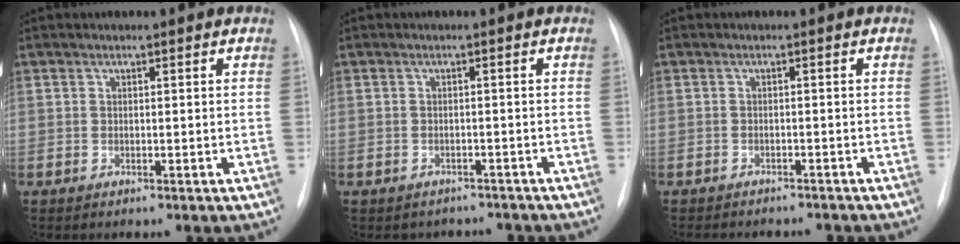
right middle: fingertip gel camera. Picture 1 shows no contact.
{"total": 4.5, "force": [-4.0, 2.1, -0.2], "torque": [0.005, 0.014, -0.045]}
{"total": 8.5, "force": [-7.7, 2.6, 2.5], "torque": [-0.036, 0.001, -0.090]}